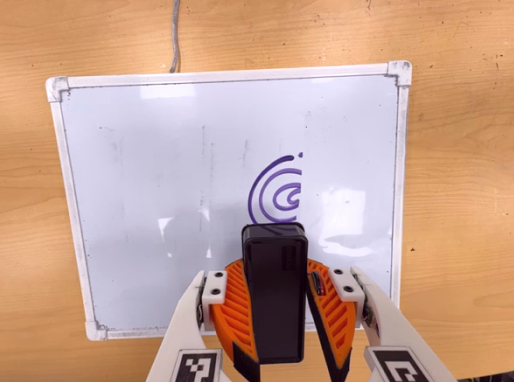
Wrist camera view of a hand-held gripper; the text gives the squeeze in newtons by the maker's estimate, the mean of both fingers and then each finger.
{"total": 10.6, "left": 10.4, "right": 10.7}